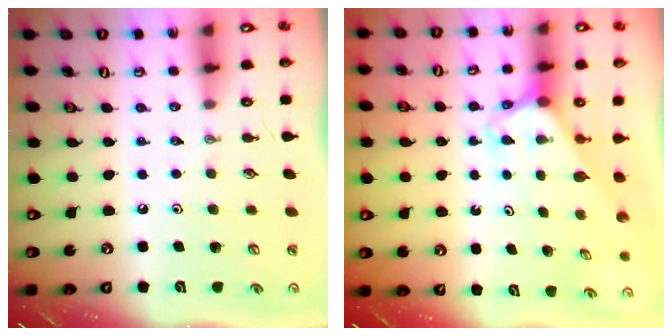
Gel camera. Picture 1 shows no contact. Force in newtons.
{"total": 2.6, "press": 2.6, "slide": 0.2}